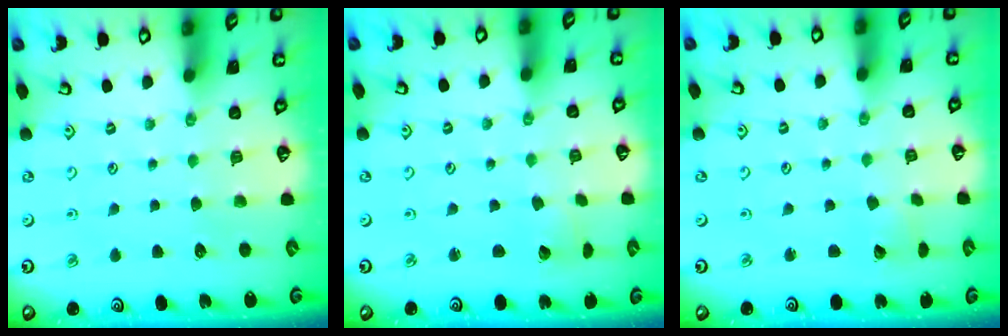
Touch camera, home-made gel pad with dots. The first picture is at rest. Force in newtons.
{"total": 2.5, "press": 2.5, "slide": 0.1}
{"total": 2.5, "press": 2.4, "slide": 0.3}